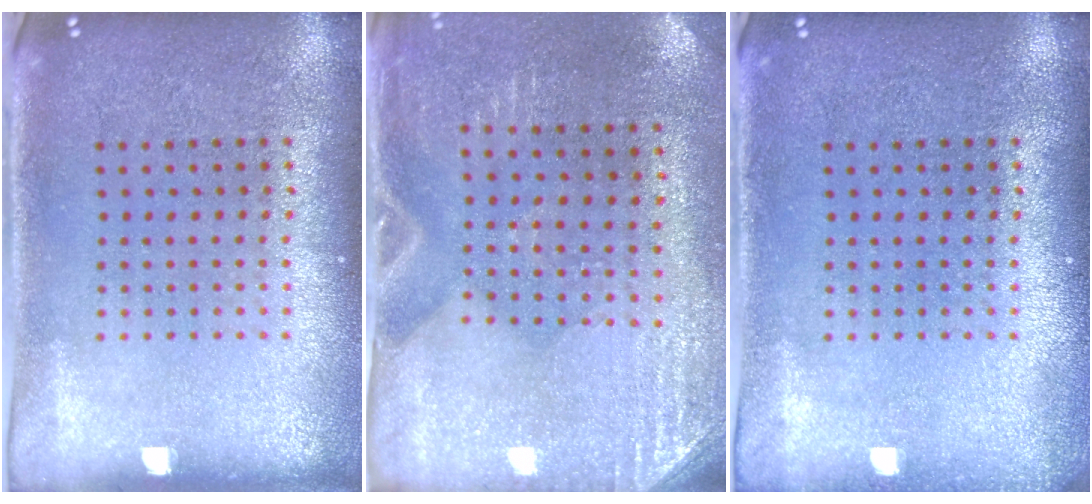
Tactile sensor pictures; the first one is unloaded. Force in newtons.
{"total": 2.9, "press": 2.5, "slide": 1.3}
{"total": 0.7, "press": 0.7, "slide": 0.1}